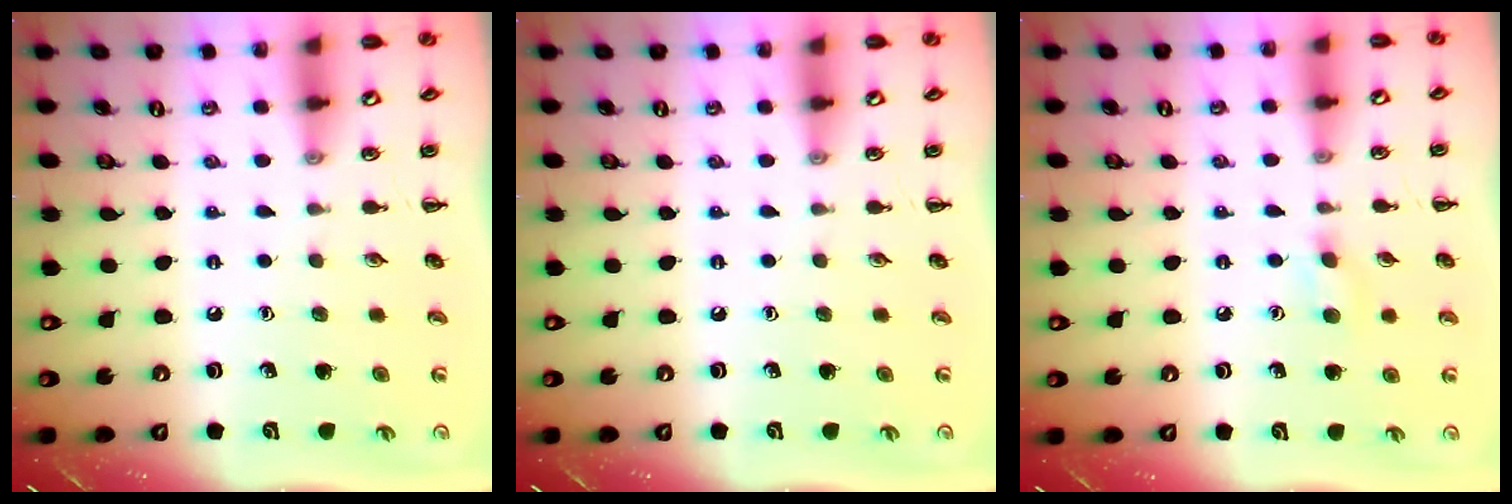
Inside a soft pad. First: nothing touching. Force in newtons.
{"total": 0.0}
{"total": 5.2, "press": 4.9, "slide": 1.7}